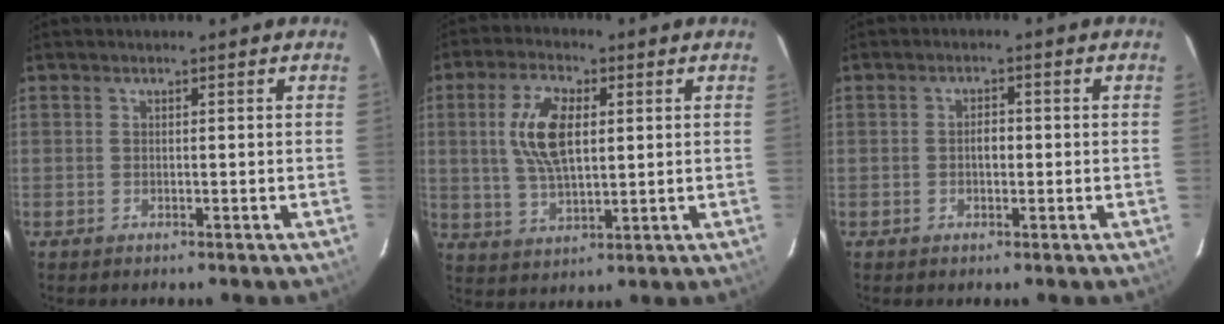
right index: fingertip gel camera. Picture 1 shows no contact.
{"total": 10.2, "force": [2.0, 4.9, 8.8], "torque": [-0.173, 0.008, 0.044]}
{"total": 2.0, "force": [-0.3, 1.3, 1.6], "torque": [-0.026, 0.005, -0.006]}